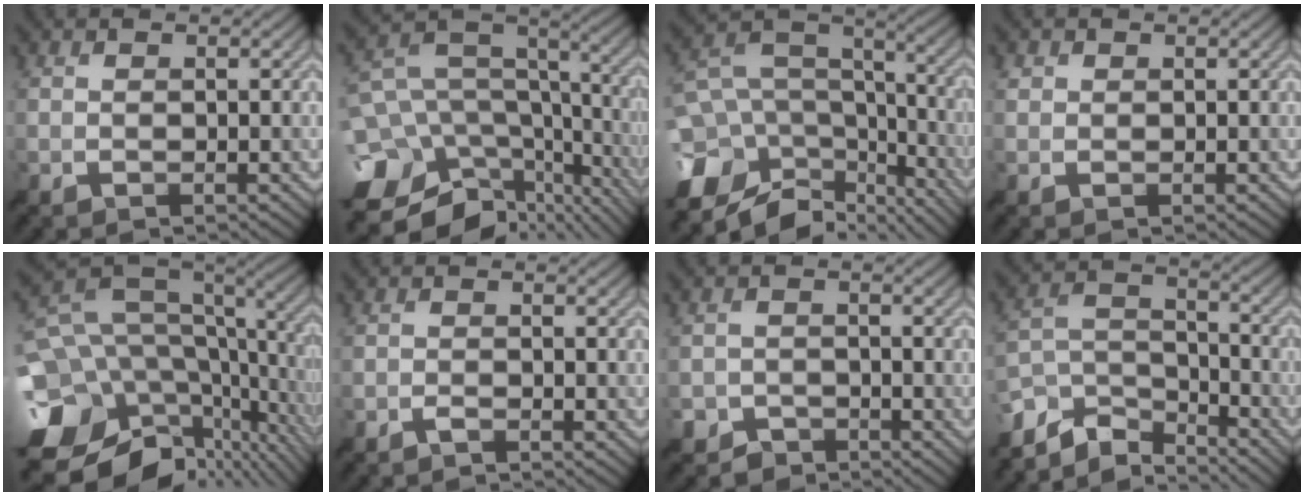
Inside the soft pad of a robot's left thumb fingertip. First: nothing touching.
{"total": 16.4, "force": [-5.4, 11.9, 9.9], "torque": [-0.236, -0.011, -0.053]}
{"total": 16.1, "force": [-6.6, 11.3, 9.3], "torque": [-0.234, -0.030, -0.096]}
{"total": 0.8, "force": [0.4, 0.7, 0.2], "torque": [-0.003, 0.001, 0.008]}
{"total": 17.5, "force": [-3.7, 12.7, 11.4], "torque": [-0.261, -0.026, -0.034]}
{"total": 1.0, "force": [-0.9, 0.2, 0.3], "torque": [-0.005, -0.001, -0.018]}
{"total": 3.1, "force": [-2.6, 1.8, 0.3], "torque": [0.003, 0.002, -0.051]}
{"total": 9.7, "force": [-7.3, 5.3, 3.5], "torque": [-0.087, -0.006, -0.135]}